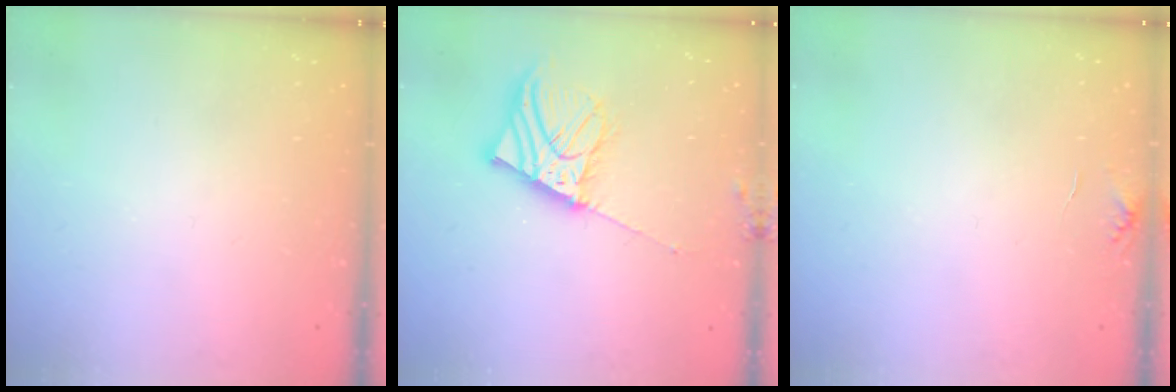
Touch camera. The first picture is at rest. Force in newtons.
{"total": 9.7, "press": 9.5, "slide": 1.7}
{"total": 5.4, "press": 5.4, "slide": 0.6}